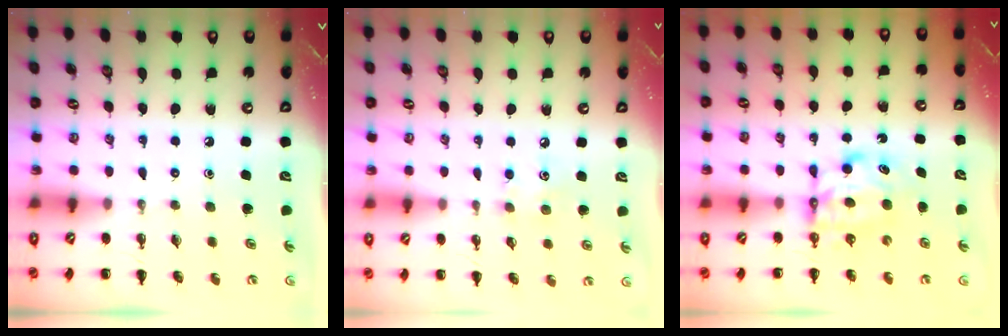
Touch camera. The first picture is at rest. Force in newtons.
{"total": 5.8, "press": 5.6, "slide": 1.3}
{"total": 6.1, "press": 6.1, "slide": 0.3}